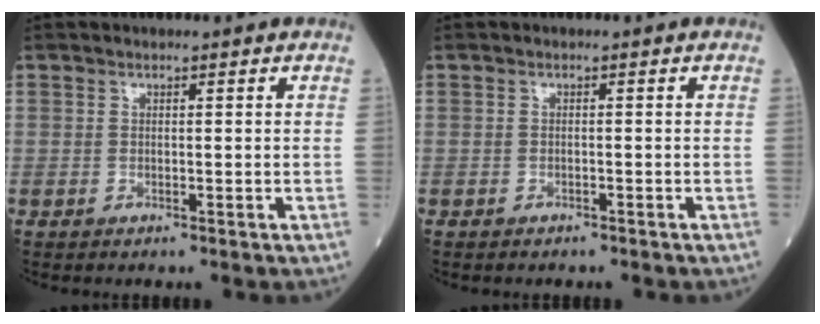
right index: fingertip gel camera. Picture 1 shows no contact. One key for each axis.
{"total": 2.0, "fx": -1.5, "fy": 1.0, "fz": 0.9, "tx": -0.026, "ty": -0.003, "tz": -0.015}